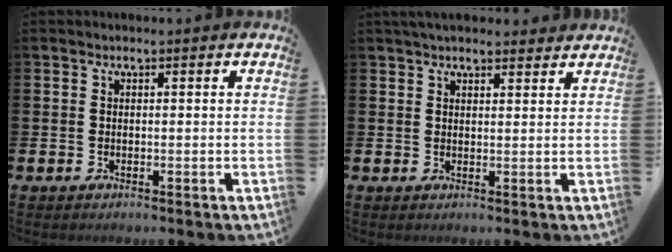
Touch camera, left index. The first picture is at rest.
{"total": 2.9, "force": [2.7, 0.6, 0.6], "torque": [-0.014, -0.009, 0.049]}